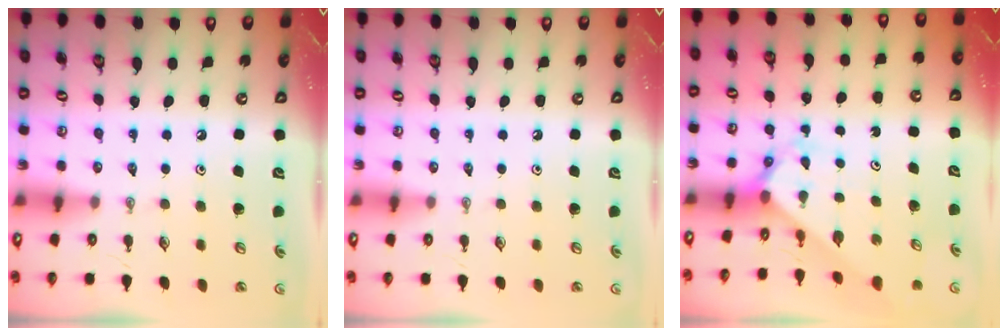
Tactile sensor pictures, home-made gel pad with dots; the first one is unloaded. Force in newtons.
{"total": 0.0}
{"total": 2.1, "press": 2.1, "slide": 0.1}